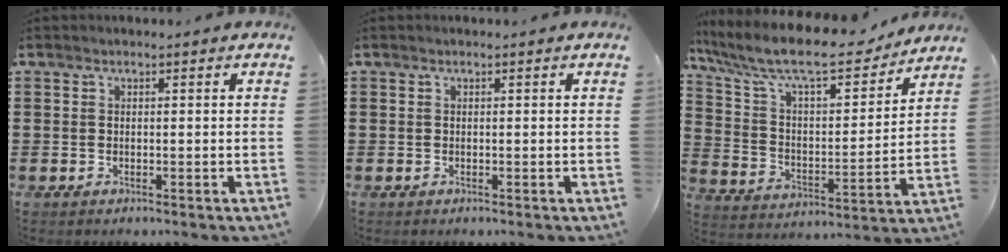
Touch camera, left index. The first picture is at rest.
{"total": 0.0}
{"total": 11.4, "force": [9.6, 1.9, 6.0], "torque": [-0.155, -0.056, 0.163]}